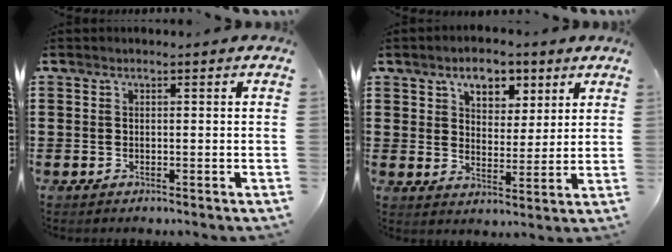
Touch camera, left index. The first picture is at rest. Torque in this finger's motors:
{"motor_torque": [1.21, -0.93, 0.22, 0.04]}